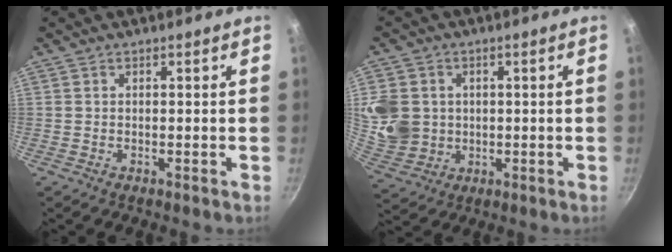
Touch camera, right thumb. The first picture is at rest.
{"total": 12.2, "force": [1.2, 10.7, 5.8], "torque": [-0.115, -0.010, 0.035]}